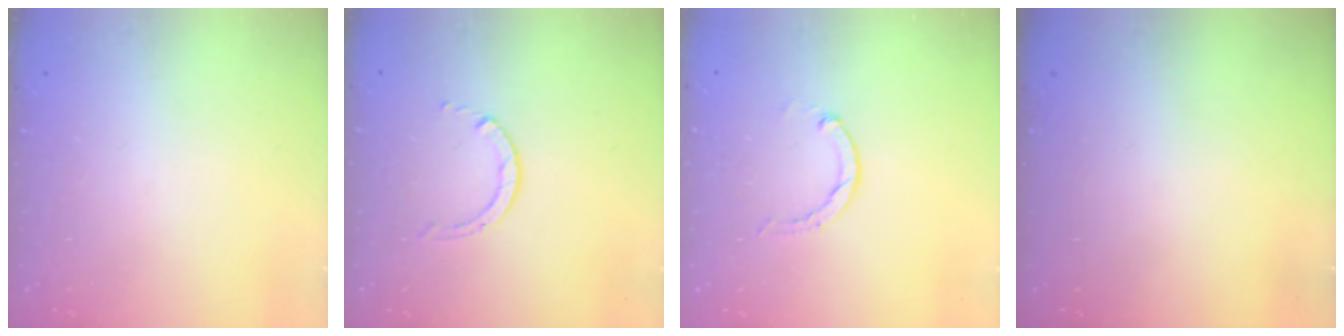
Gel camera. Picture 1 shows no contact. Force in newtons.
{"total": 1.4, "press": 1.4, "slide": 0.1}
{"total": 0.8, "press": 0.8, "slide": 0.2}
{"total": 0.0}